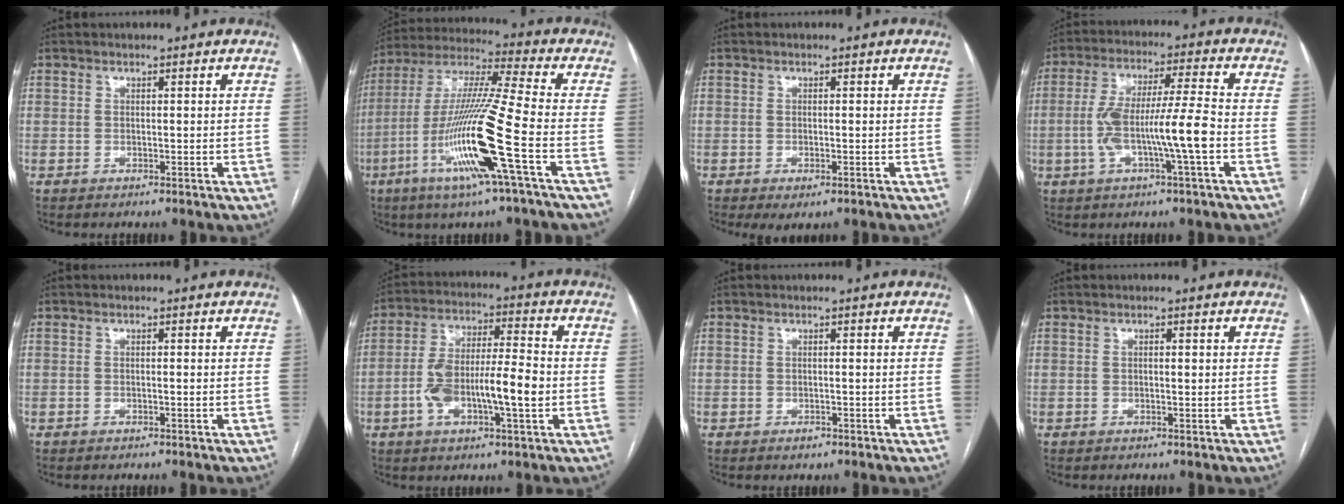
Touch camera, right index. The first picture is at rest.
{"total": 17.8, "force": [-6.3, -1.0, 16.7], "torque": [-0.340, -0.018, -0.127]}
{"total": 2.3, "force": [-1.0, 0.9, 1.8], "torque": [-0.031, -0.005, -0.007]}
{"total": 11.0, "force": [-2.6, 0.2, 10.7], "torque": [-0.211, 0.012, -0.050]}
{"total": 0.5, "force": [-0.1, 0.1, 0.5], "torque": [-0.011, 0.001, 0.000]}
{"total": 12.5, "force": [-2.7, 3.0, 11.9], "torque": [-0.225, 0.017, -0.045]}
{"total": 2.0, "force": [-1.3, 1.0, 1.1], "torque": [-0.016, 0.002, -0.015]}
{"total": 1.2, "force": [0.2, 0.4, 1.1], "torque": [-0.020, 0.001, 0.003]}